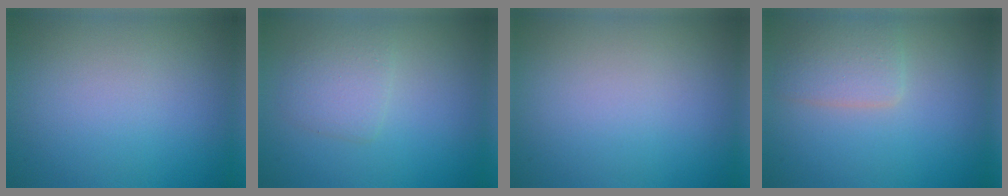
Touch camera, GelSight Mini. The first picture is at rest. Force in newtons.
{"total": 2.3, "press": 2.3, "slide": 0.0}
{"total": 0.0}
{"total": 2.8, "press": 2.8, "slide": 0.0}